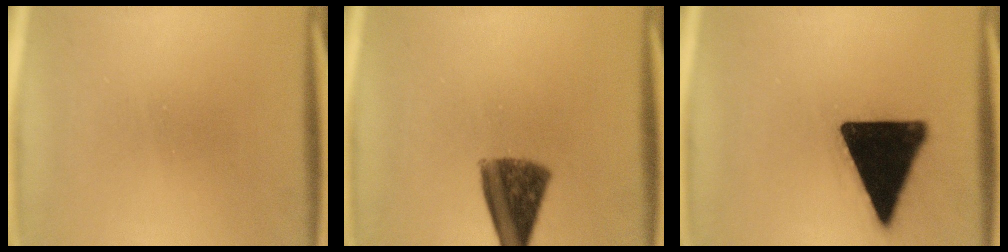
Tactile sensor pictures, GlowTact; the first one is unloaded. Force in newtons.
{"total": 9.8}
{"total": 19.8}